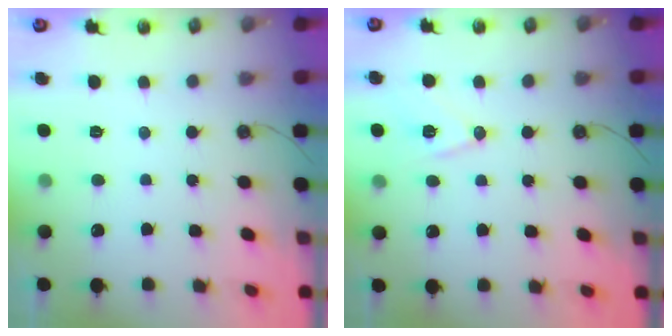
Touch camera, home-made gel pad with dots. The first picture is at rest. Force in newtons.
{"total": 10.5, "press": 9.9, "slide": 3.6}